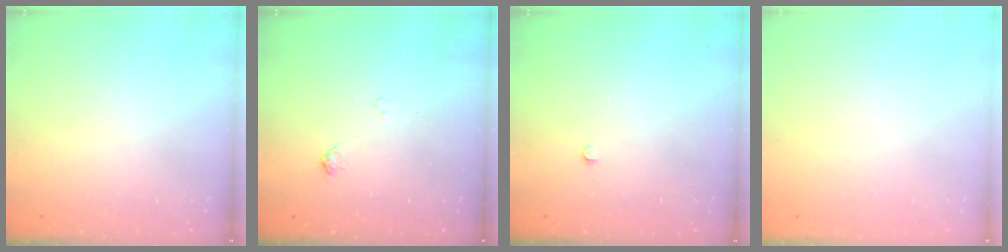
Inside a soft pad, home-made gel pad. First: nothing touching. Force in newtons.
{"total": 5.0, "press": 5.0, "slide": 0.7}
{"total": 2.3, "press": 2.3, "slide": 0.4}
{"total": 0.0}